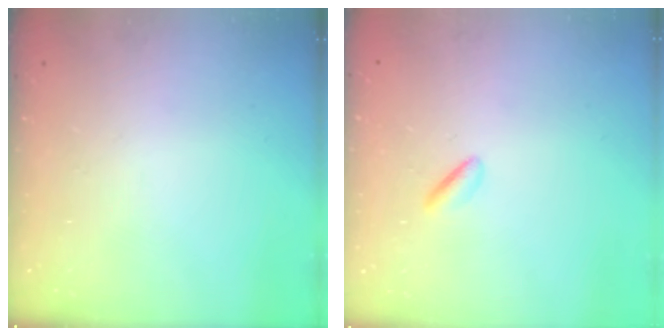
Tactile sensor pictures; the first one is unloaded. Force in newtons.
{"total": 0.9, "press": 0.6, "slide": 0.7}